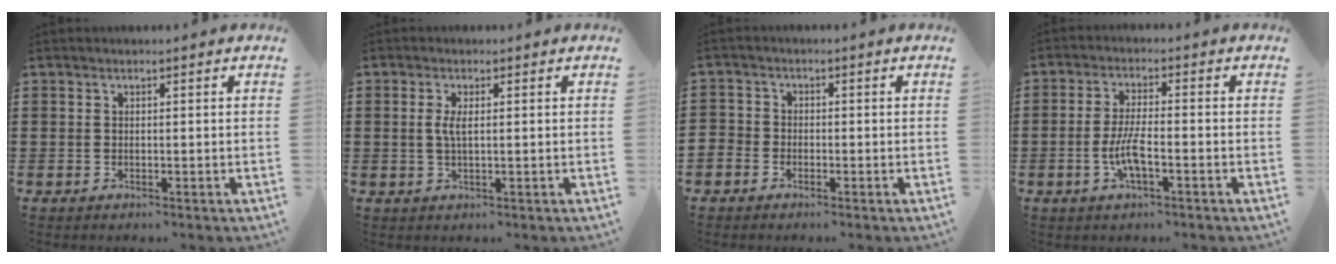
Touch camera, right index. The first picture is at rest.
{"total": 2.4, "force": [0.3, 0.6, 2.4], "torque": [-0.046, 0.000, 0.003]}
{"total": 1.9, "force": [-1.6, 1.1, -0.1], "torque": [-0.004, 0.001, -0.037]}
{"total": 5.1, "force": [-1.7, 1.2, 4.7], "torque": [-0.107, -0.005, -0.039]}